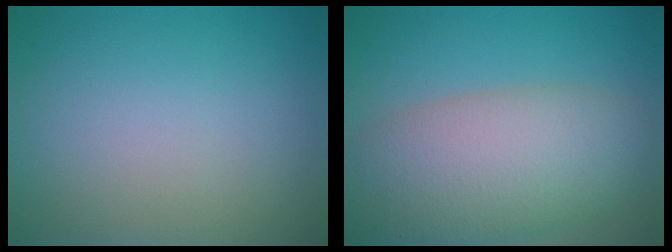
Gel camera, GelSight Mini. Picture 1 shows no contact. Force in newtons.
{"total": 9.2, "press": 9.1, "slide": 0.7}